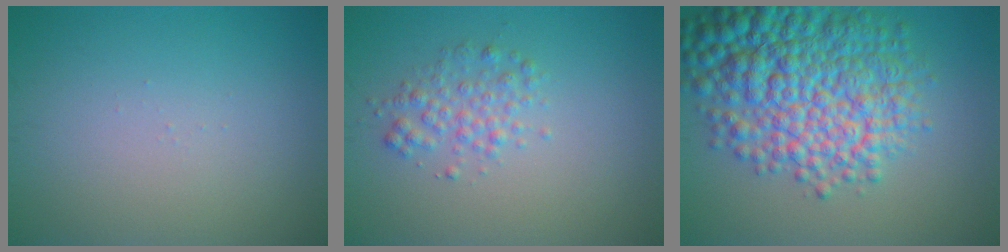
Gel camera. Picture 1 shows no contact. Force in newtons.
{"total": 2.2, "press": 2.2, "slide": 0.0}
{"total": 10.9, "press": 10.9, "slide": 0.3}